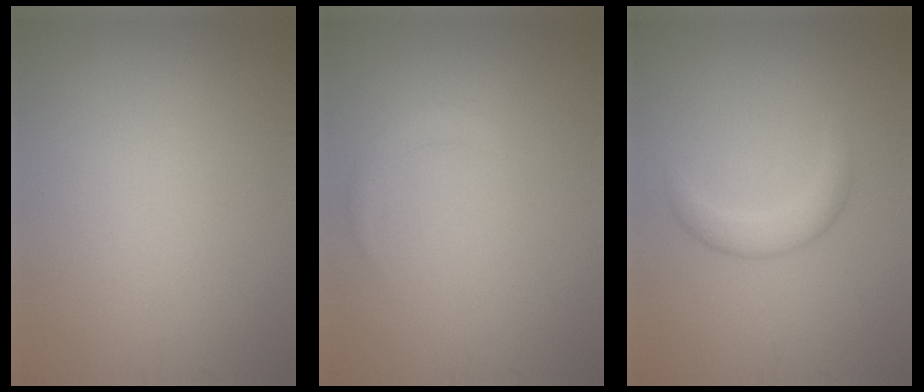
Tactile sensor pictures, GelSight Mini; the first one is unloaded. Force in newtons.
{"total": 1.0, "press": 1.0, "slide": 0.1}
{"total": 2.2, "press": 2.2, "slide": 0.2}